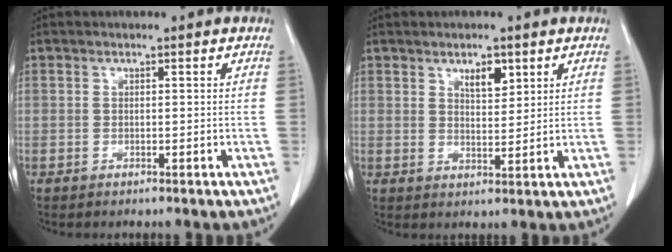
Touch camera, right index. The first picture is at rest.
{"total": 3.6, "force": [2.1, 1.5, 2.5], "torque": [-0.041, -0.004, 0.038]}